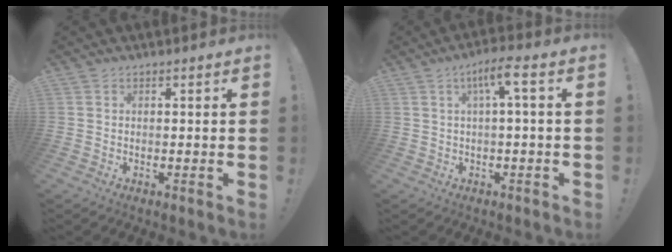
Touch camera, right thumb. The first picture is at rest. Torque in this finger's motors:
{"motor_torque": [0.19, 0.12, 0.12, 0.01, 0.23]}